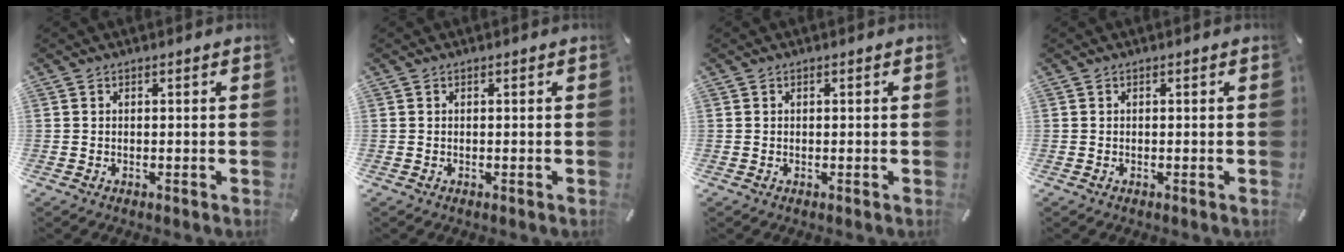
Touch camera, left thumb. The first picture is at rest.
{"total": 0.0}
{"total": 0.0}
{"total": 0.0}